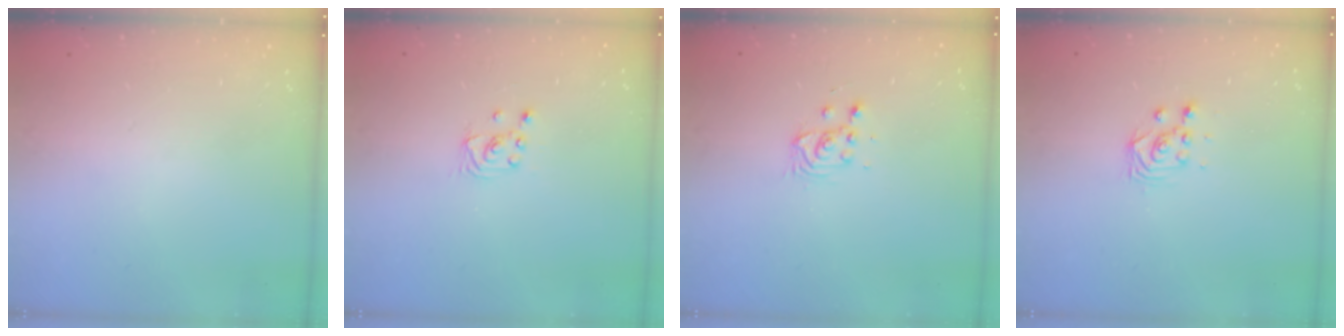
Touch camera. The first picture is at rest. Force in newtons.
{"total": 1.7, "press": 1.6, "slide": 0.1}
{"total": 3.2, "press": 3.2, "slide": 0.2}
{"total": 2.9, "press": 2.9, "slide": 0.4}